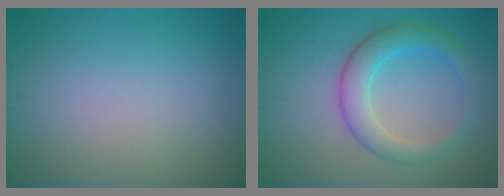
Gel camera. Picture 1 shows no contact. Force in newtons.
{"total": 4.3, "press": 4.3, "slide": 0.1}